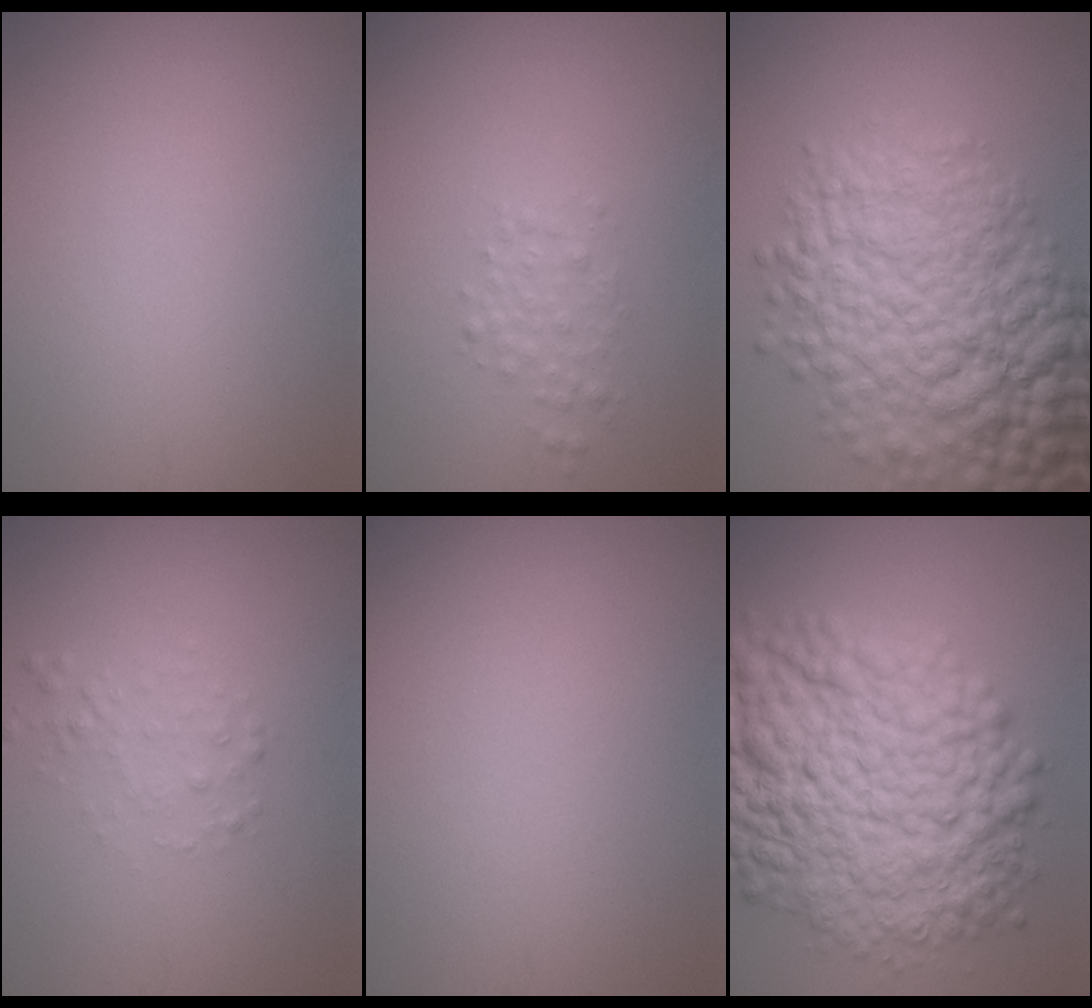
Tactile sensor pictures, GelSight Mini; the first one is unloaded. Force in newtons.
{"total": 1.6, "press": 1.6, "slide": 0.0}
{"total": 11.6, "press": 11.6, "slide": 0.2}
{"total": 1.4, "press": 1.4, "slide": 0.1}
{"total": 0.0}
{"total": 13.4, "press": 13.4, "slide": 0.1}